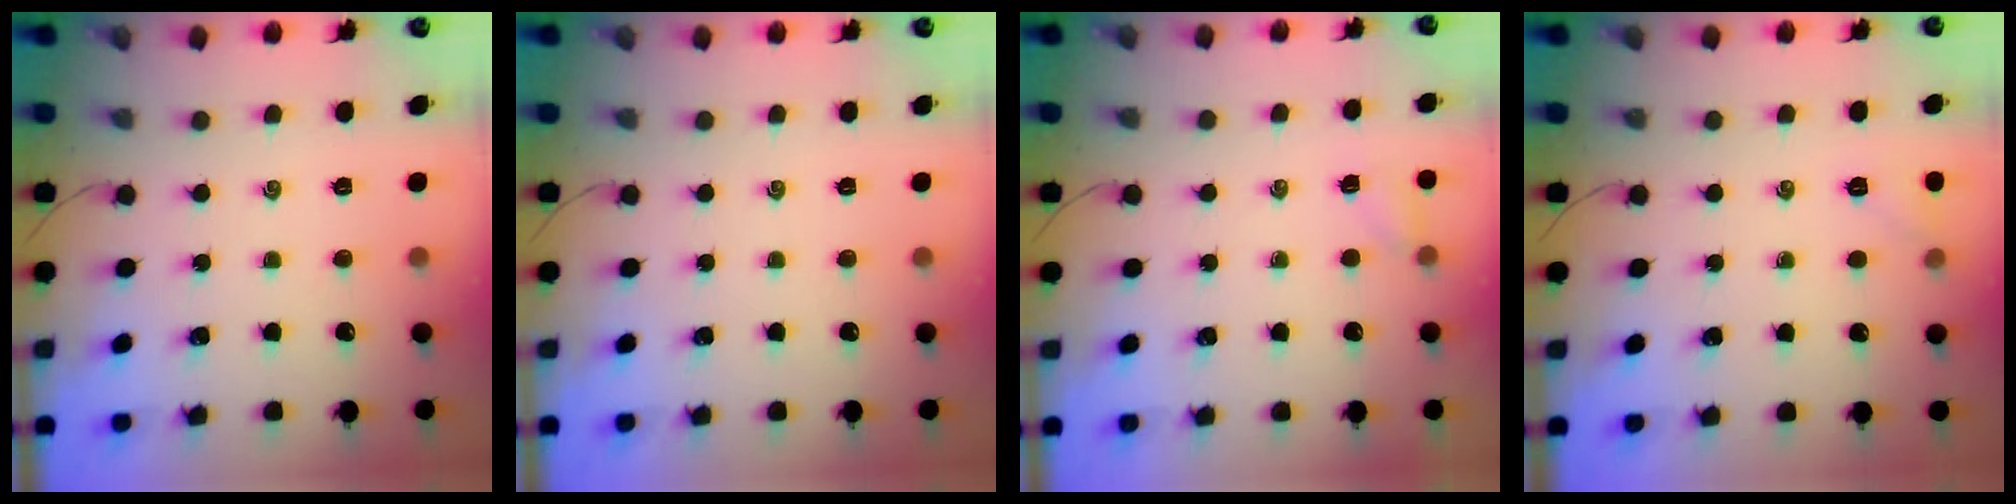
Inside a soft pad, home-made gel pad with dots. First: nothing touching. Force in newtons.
{"total": 0.0}
{"total": 2.5, "press": 2.3, "slide": 0.9}
{"total": 5.3, "press": 5.1, "slide": 1.4}